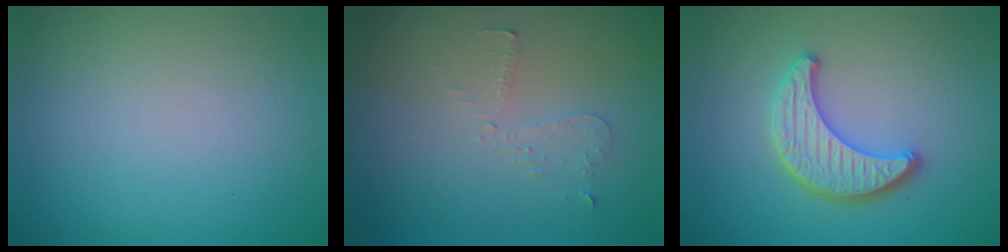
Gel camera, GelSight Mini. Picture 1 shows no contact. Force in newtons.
{"total": 0.9, "press": 0.8, "slide": 0.4}
{"total": 4.1, "press": 3.6, "slide": 1.9}